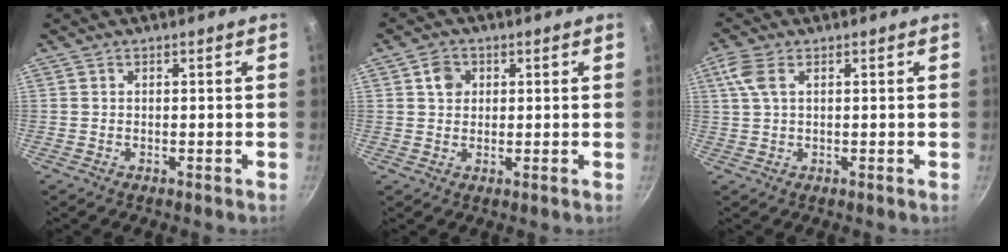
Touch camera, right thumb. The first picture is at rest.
{"total": 3.6, "force": [1.1, 3.0, 1.7], "torque": [-0.012, 0.002, 0.017]}
{"total": 4.3, "force": [1.5, 2.2, 3.4], "torque": [-0.080, 0.010, 0.030]}